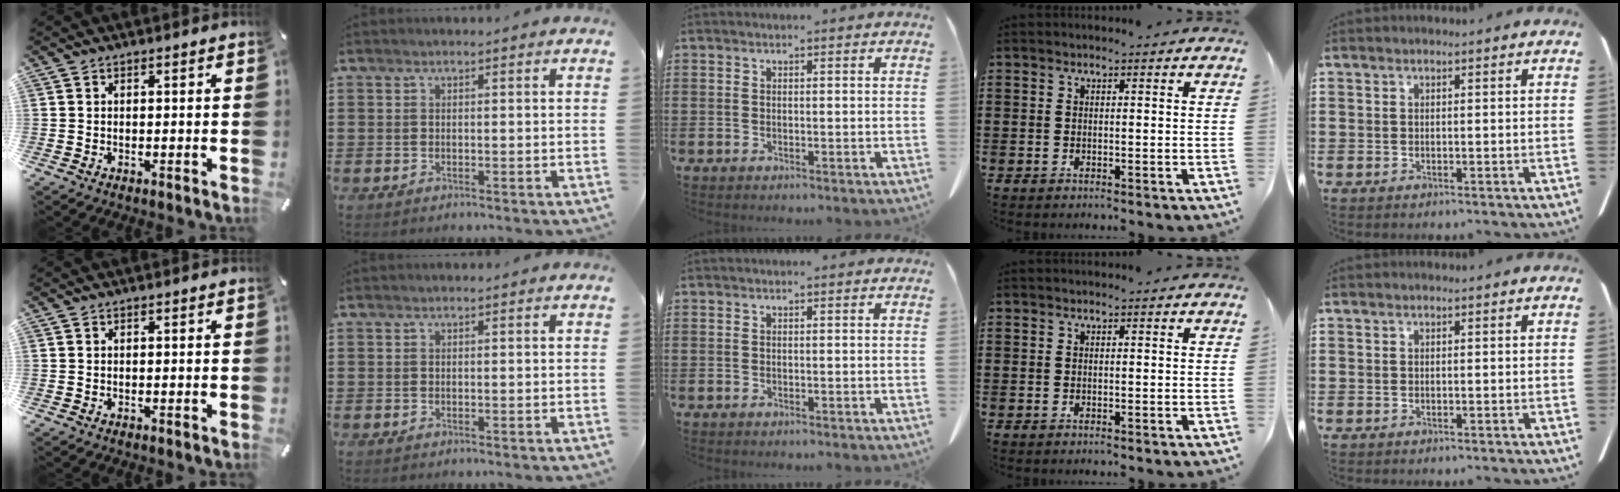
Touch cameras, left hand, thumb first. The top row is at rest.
{}